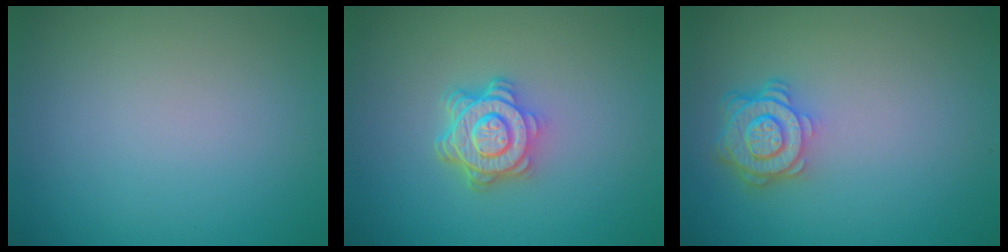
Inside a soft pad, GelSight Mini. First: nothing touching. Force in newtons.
{"total": 4.7, "press": 3.6, "slide": 2.9}
{"total": 4.4, "press": 3.5, "slide": 2.6}